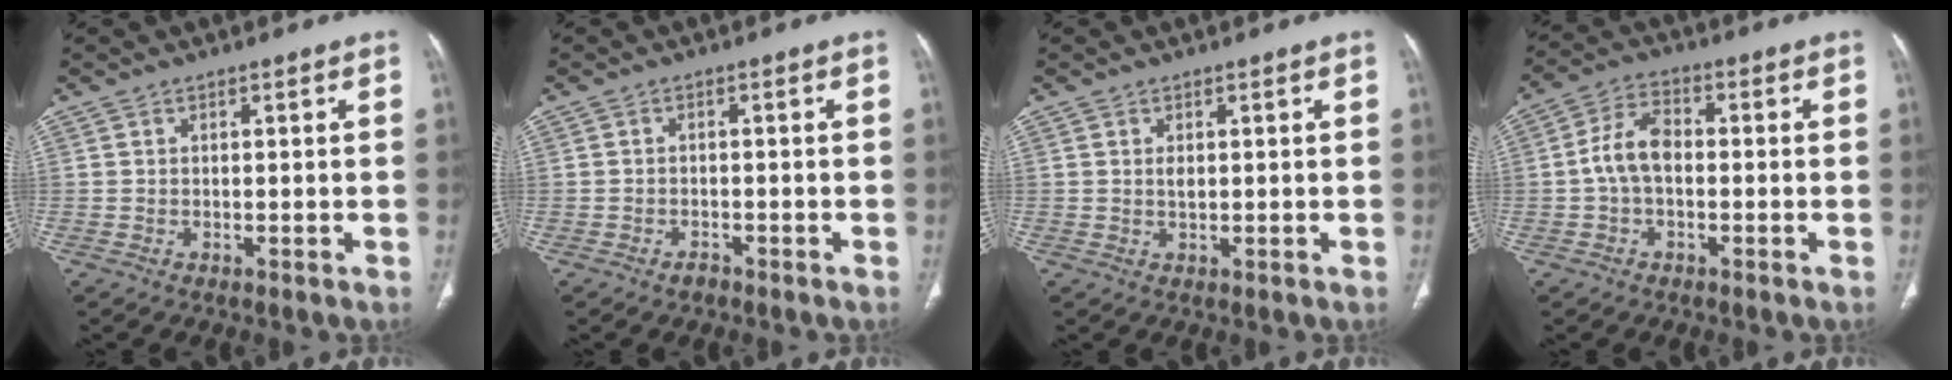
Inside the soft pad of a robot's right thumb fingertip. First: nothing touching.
{"total": 1.5, "force": [-1.1, 0.9, 0.5], "torque": [-0.011, 0.007, -0.017]}
{"total": 1.3, "force": [0.3, 0.7, 1.1], "torque": [-0.019, -0.002, 0.008]}
{"total": 7.0, "force": [-0.7, 4.2, 5.5], "torque": [-0.102, 0.022, -0.021]}